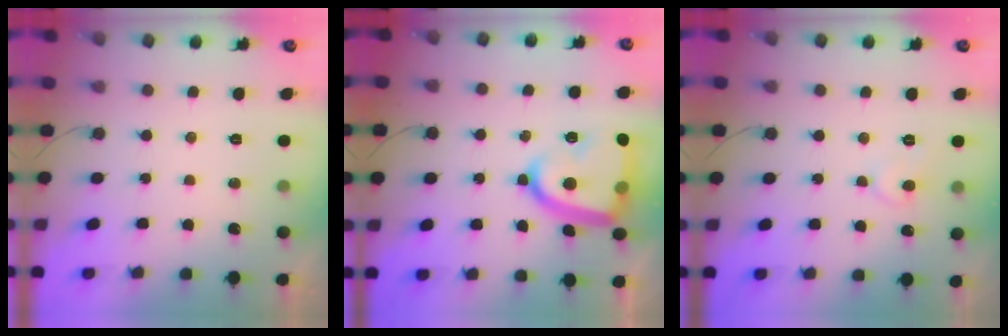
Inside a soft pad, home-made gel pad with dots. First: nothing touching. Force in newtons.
{"total": 17.1, "press": 17.0, "slide": 1.2}
{"total": 5.9, "press": 5.9, "slide": 0.4}